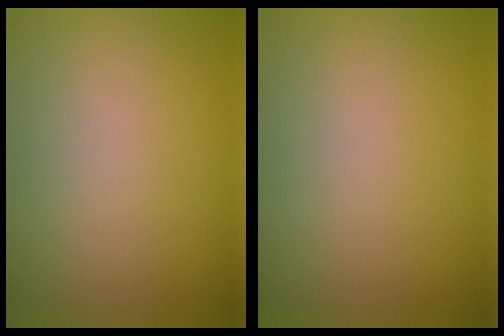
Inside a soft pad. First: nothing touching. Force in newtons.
{"total": 0.0}